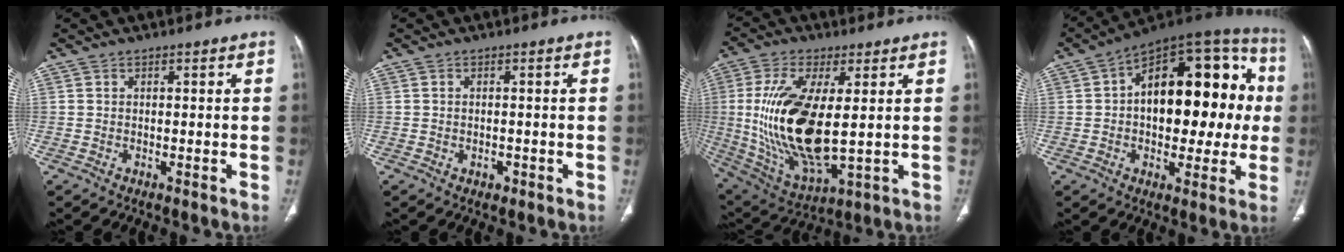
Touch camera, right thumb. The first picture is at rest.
{"total": 1.4, "force": [-0.5, 1.0, 0.8], "torque": [-0.009, 0.003, -0.004]}
{"total": 20.3, "force": [1.1, 8.2, 18.5], "torque": [-0.384, -0.023, 0.036]}
{"total": 26.1, "force": [1.9, 14.2, 21.8], "torque": [-0.265, 0.045, 0.021]}